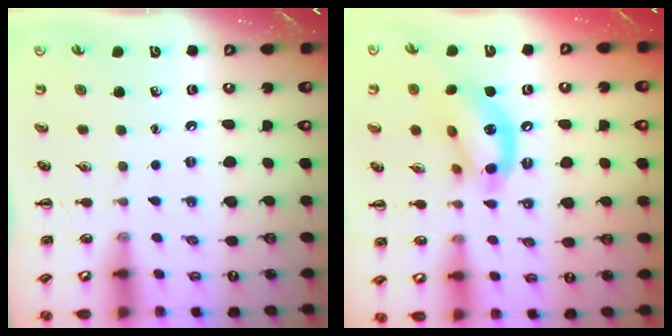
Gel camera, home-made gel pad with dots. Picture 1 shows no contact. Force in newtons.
{"total": 13.9, "press": 13.6, "slide": 2.6}